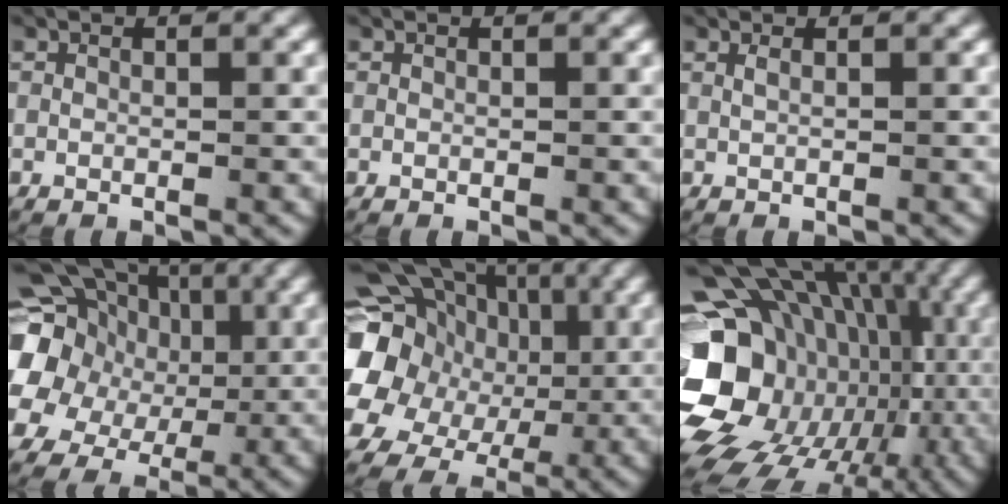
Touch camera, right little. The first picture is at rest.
{"total": 0.0}
{"total": 0.6, "force": [0.3, -0.4, 0.3], "torque": [-0.015, -0.004, 0.012]}
{"total": 12.5, "force": [2.0, 10.2, 6.9], "torque": [-0.165, -0.019, 0.034]}
{"total": 13.6, "force": [1.3, 11.2, 7.6], "torque": [-0.165, -0.025, 0.023]}
{"total": 20.5, "force": [-1.3, 15.8, 13.1], "torque": [-0.249, -0.052, -0.004]}